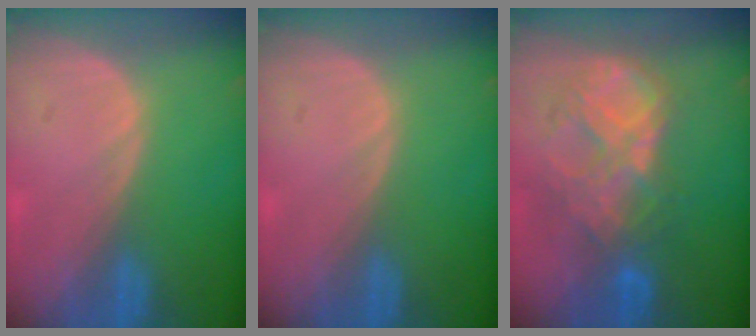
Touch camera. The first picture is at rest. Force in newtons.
{"total": 0.0}
{"total": 9.1, "press": 7.8, "slide": 4.7}